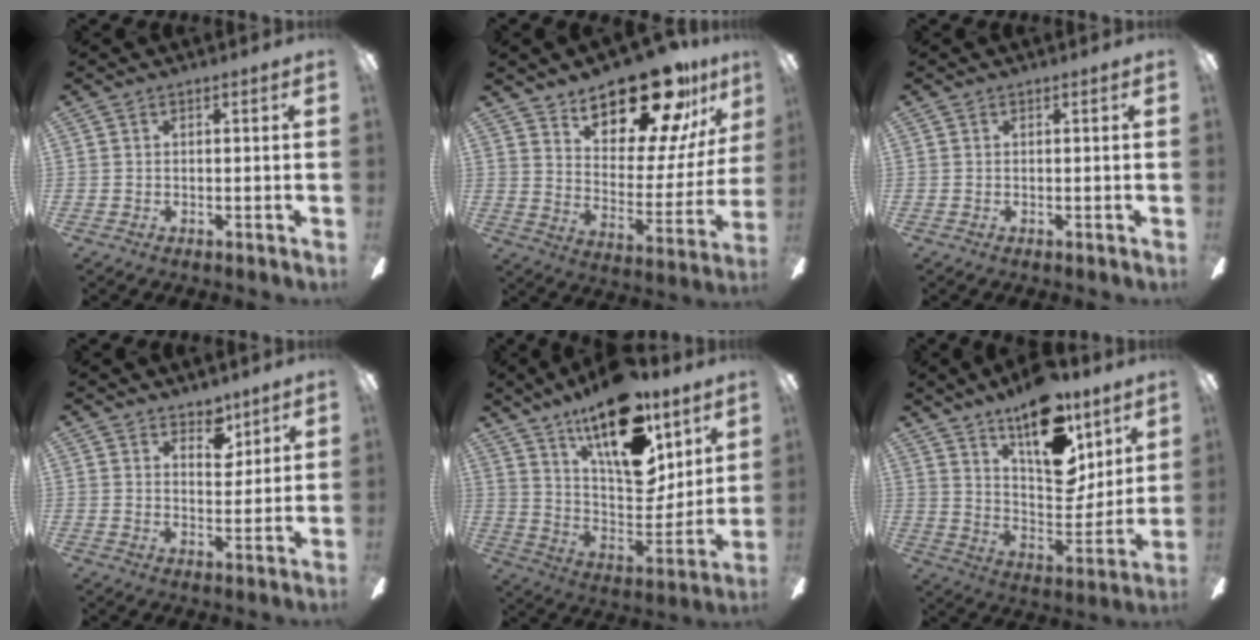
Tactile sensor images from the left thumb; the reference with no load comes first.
{"total": 21.8, "force": [17.1, 7.8, 11.0], "torque": [-0.169, -0.123, 0.291]}
{"total": 0.0}
{"total": 5.8, "force": [4.4, 3.1, 2.1], "torque": [-0.005, -0.026, 0.074]}
{"total": 22.9, "force": [14.6, 10.0, 14.5], "torque": [-0.224, -0.098, 0.256]}
{"total": 20.4, "force": [13.6, 9.1, 12.1], "torque": [-0.178, -0.092, 0.236]}